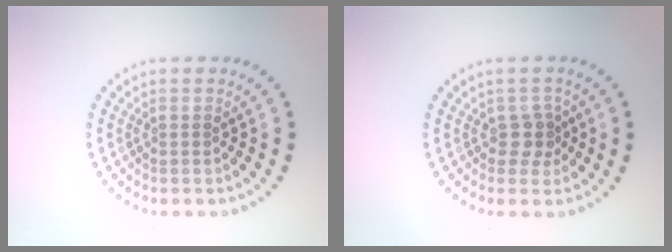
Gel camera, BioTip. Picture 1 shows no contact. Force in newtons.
{"total": 1.8, "press": 1.5, "slide": 0.9}